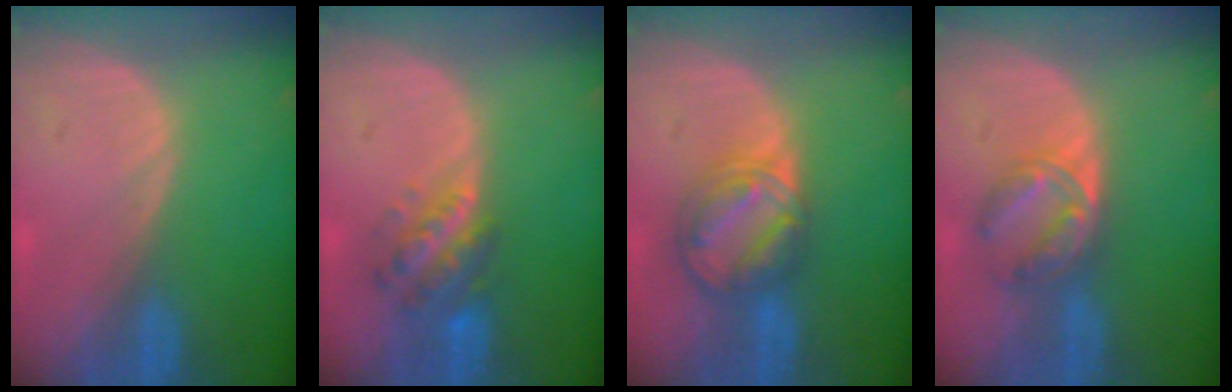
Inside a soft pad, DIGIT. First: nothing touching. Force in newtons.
{"total": 5.8, "press": 5.6, "slide": 1.4}
{"total": 8.1, "press": 7.0, "slide": 4.1}
{"total": 5.9, "press": 5.5, "slide": 2.0}